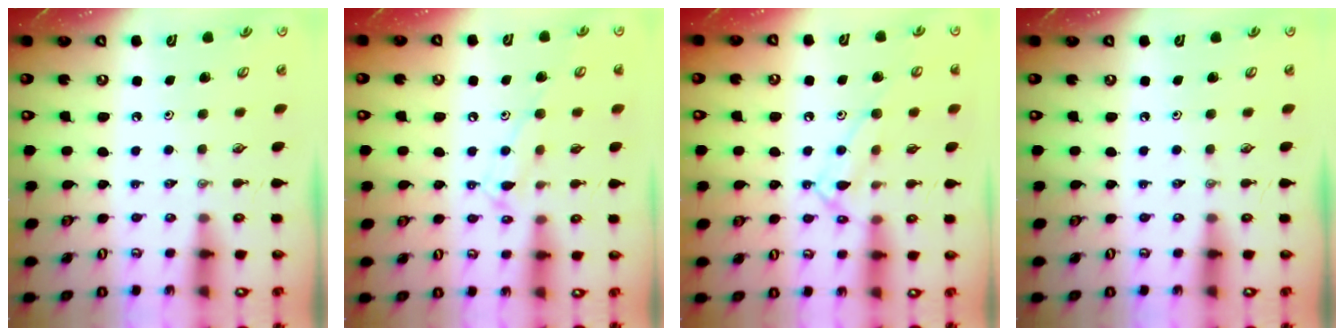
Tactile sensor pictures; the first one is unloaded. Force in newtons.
{"total": 10.4, "press": 10.4, "slide": 0.7}
{"total": 11.5, "press": 11.5, "slide": 0.7}
{"total": 0.0}